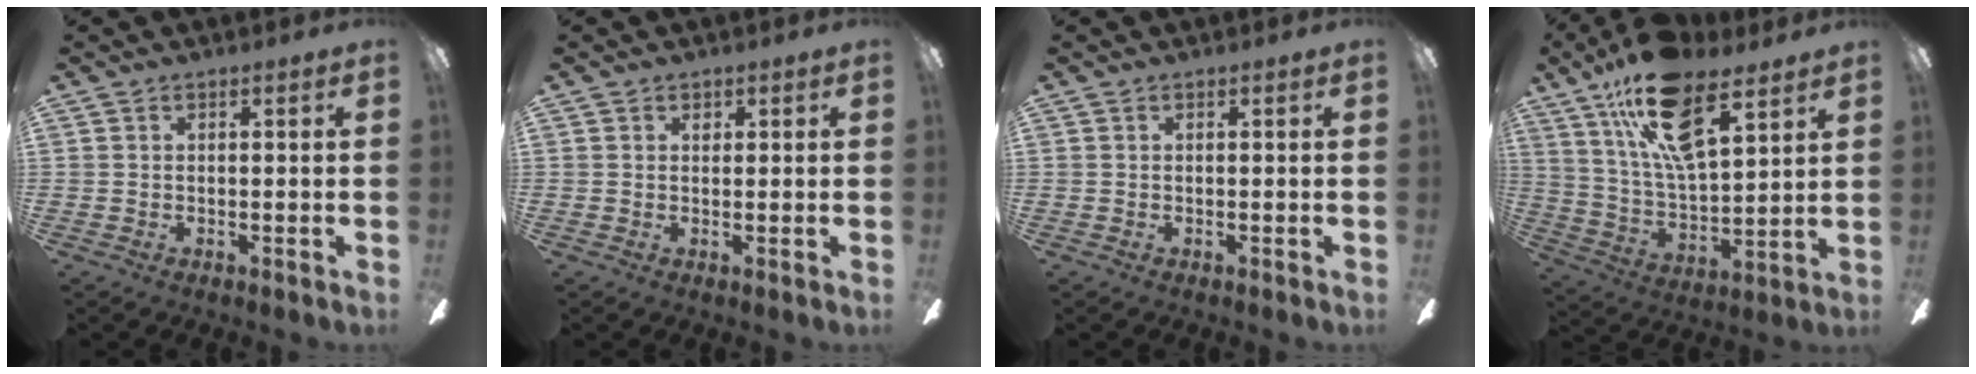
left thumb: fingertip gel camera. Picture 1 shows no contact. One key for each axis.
{"total": 1.2, "fx": 0.7, "fy": 0.8, "fz": 0.5, "tx": 0.006, "ty": -0.004, "tz": 0.008}
{"total": 0.0}
{"total": 20.1, "fx": 11.9, "fy": 8.4, "fz": 13.8, "tx": -0.249, "ty": -0.046, "tz": 0.205}